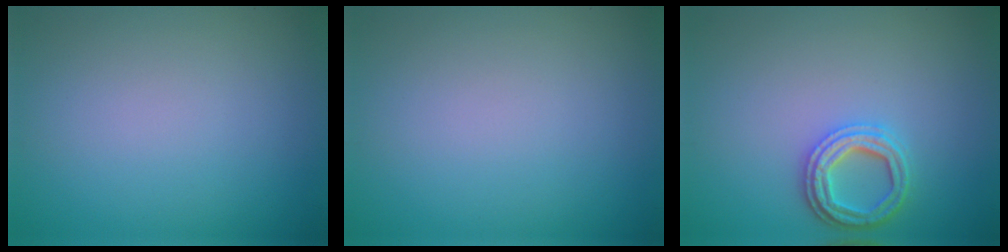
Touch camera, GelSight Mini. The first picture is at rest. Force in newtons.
{"total": 0.0}
{"total": 3.1, "press": 2.8, "slide": 1.3}